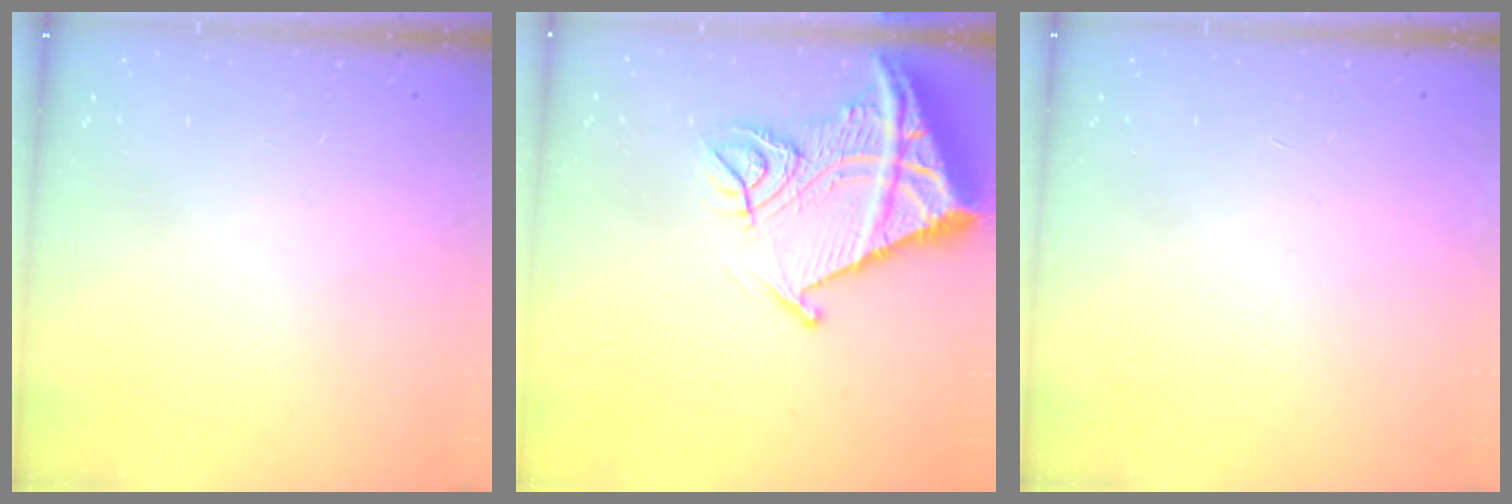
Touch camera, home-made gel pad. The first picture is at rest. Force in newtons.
{"total": 19.6, "press": 19.5, "slide": 2.1}
{"total": 1.5, "press": 1.5, "slide": 0.1}